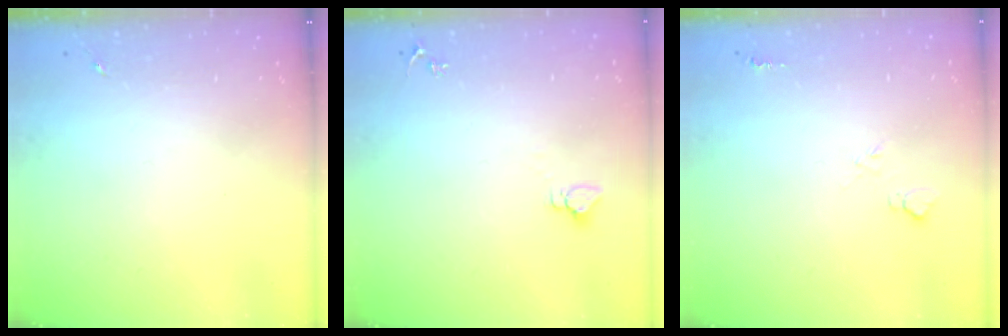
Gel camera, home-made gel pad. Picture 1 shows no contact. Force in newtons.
{"total": 2.9, "press": 2.9, "slide": 0.1}
{"total": 5.0, "press": 5.0, "slide": 0.6}